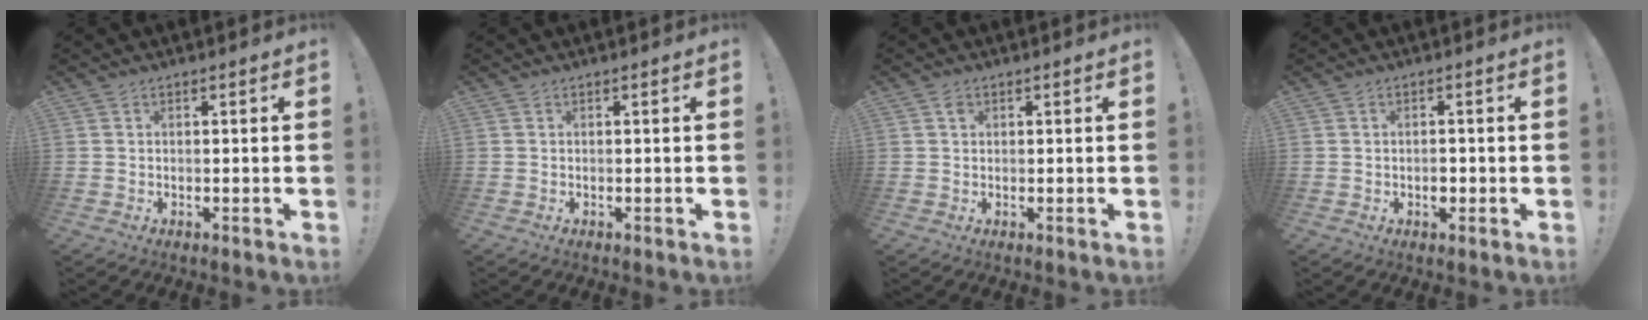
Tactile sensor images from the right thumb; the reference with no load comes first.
{"total": 0.0}
{"total": 1.2, "force": [0.5, 1.0, 0.4], "torque": [-0.005, 0.002, 0.009]}
{"total": 2.5, "force": [-0.8, 2.2, 1.0], "torque": [-0.006, -0.002, -0.015]}